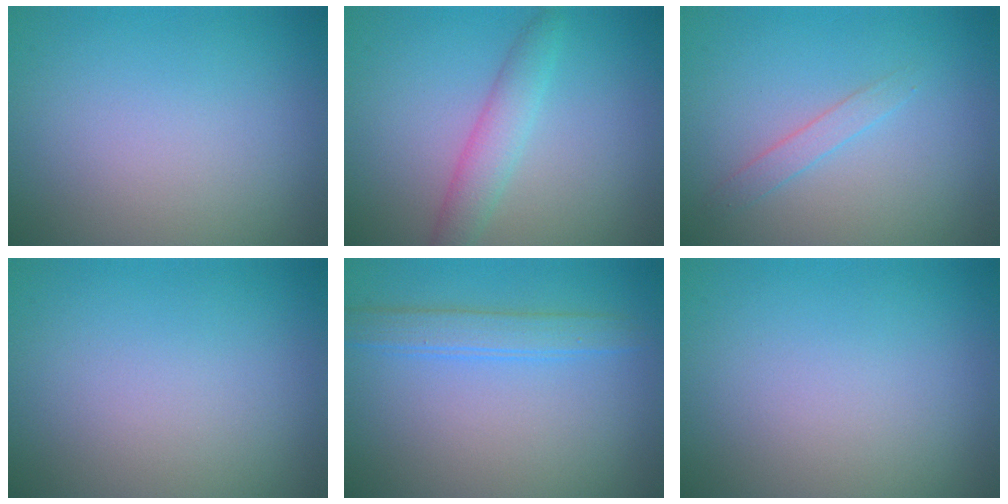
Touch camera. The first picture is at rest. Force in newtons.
{"total": 2.8, "press": 2.8, "slide": 0.2}
{"total": 1.3, "press": 1.3, "slide": 0.1}
{"total": 0.0}
{"total": 2.5, "press": 2.5, "slide": 0.2}
{"total": 0.0}